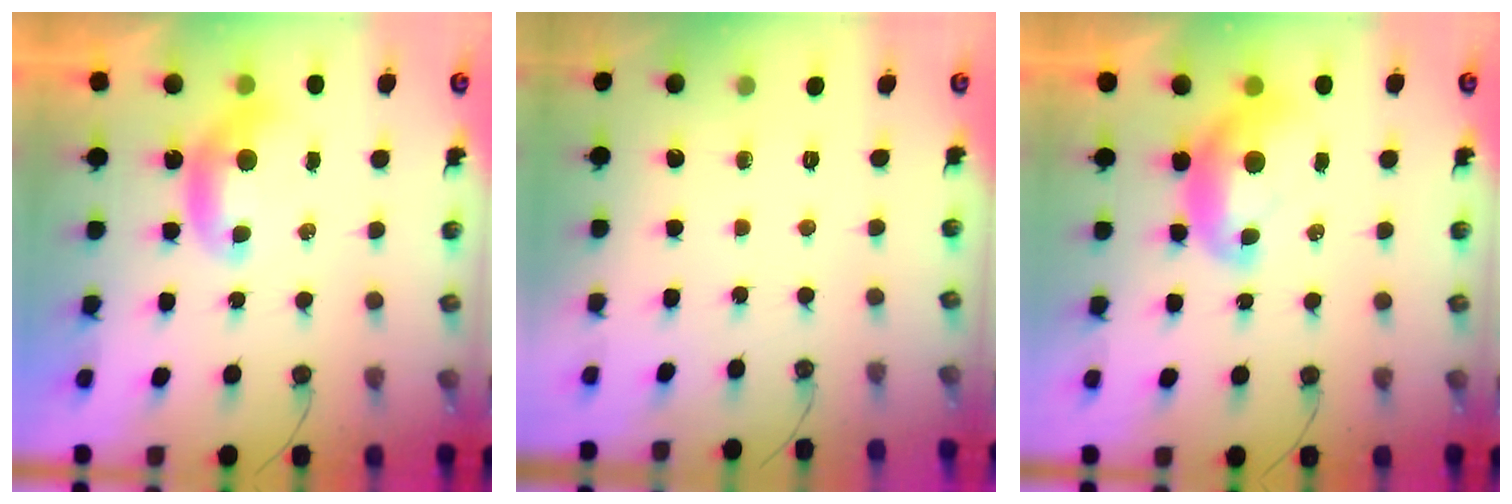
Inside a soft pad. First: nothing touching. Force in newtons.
{"total": 0.0}
{"total": 2.6, "press": 2.5, "slide": 0.7}